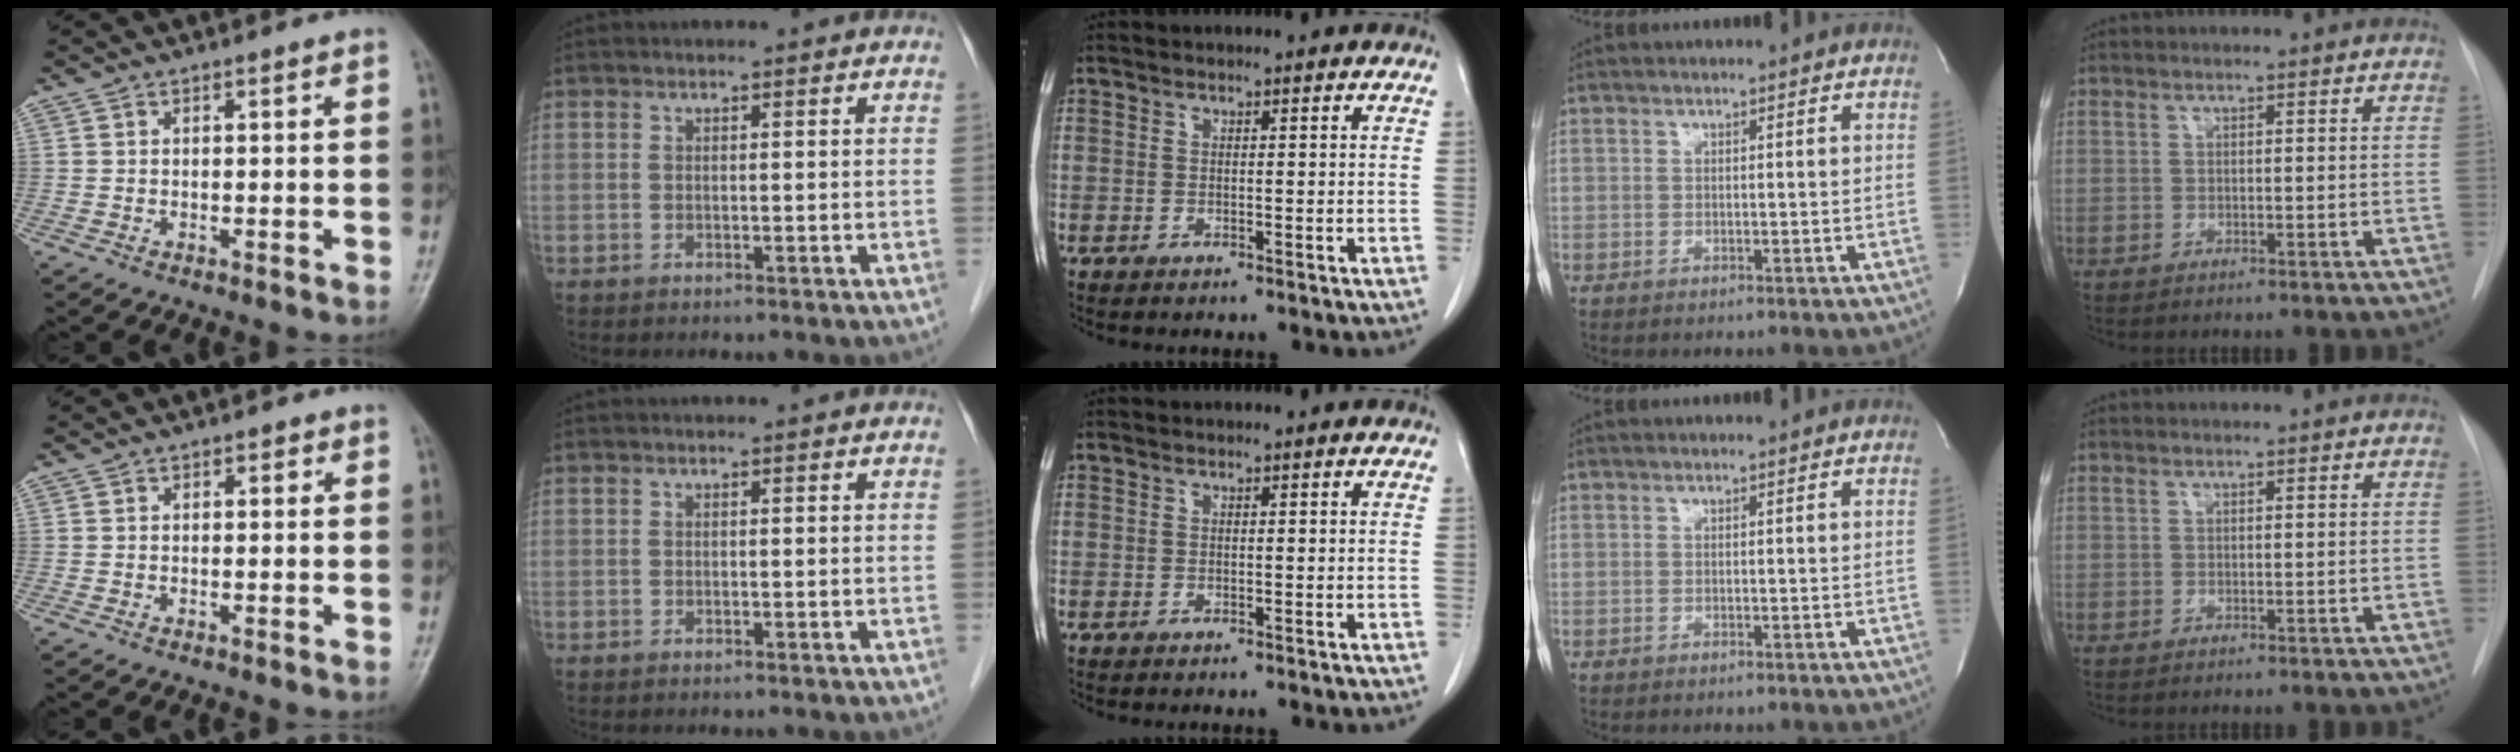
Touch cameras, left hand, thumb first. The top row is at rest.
{"thumb": {"total": 0.7, "force": [0.2, 0.5, 0.4], "torque": [0.003, 0.001, -0.001]}}